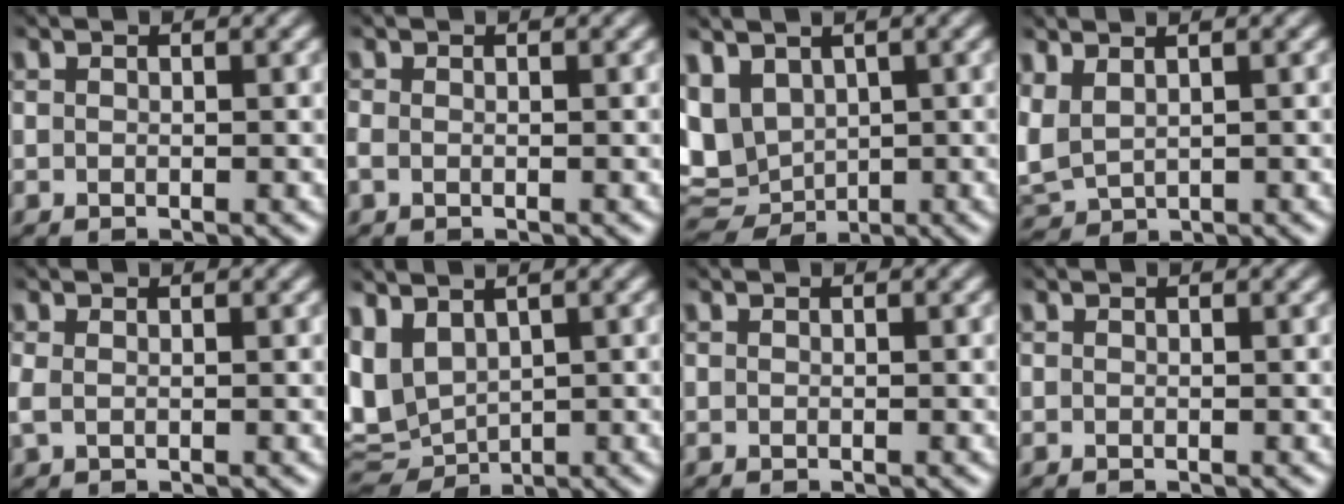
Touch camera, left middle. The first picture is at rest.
{"total": 0.6, "force": [-0.2, 0.3, 0.4], "torque": [-0.016, -0.004, -0.006]}
{"total": 8.0, "force": [1.3, 5.9, 5.2], "torque": [-0.100, -0.007, 0.036]}
{"total": 2.9, "force": [1.1, 1.6, 2.1], "torque": [-0.063, 0.003, 0.029]}
{"total": 1.0, "force": [0.2, 0.5, 0.9], "torque": [-0.023, 0.000, 0.002]}
{"total": 8.0, "force": [1.7, 5.2, 5.8], "torque": [-0.126, -0.004, 0.046]}
{"total": 0.0}
{"total": 0.0}